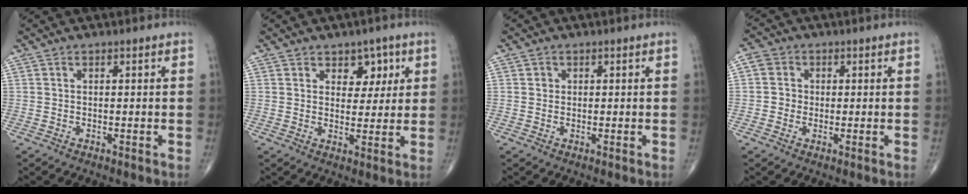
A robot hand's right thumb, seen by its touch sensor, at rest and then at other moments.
{"total": 5.5, "force": [2.6, 3.9, 2.9], "torque": [-0.004, -0.012, 0.035]}
{"total": 1.1, "force": [0.2, 1.0, 0.2], "torque": [0.003, 0.001, 0.002]}
{"total": 3.7, "force": [-0.1, 3.6, 1.1], "torque": [-0.005, 0.006, -0.008]}